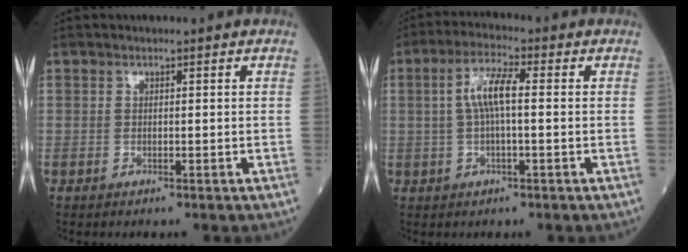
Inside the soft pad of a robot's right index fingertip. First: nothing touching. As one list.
[{"total": 5.7, "force": [0.6, 1.2, 5.6], "torque": [-0.116, 0.015, 0.009]}]